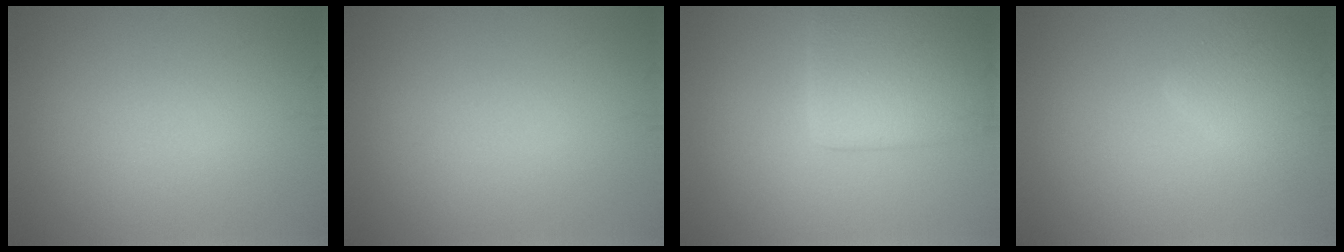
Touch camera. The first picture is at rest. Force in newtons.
{"total": 0.0}
{"total": 6.7, "press": 6.7, "slide": 0.3}
{"total": 3.1, "press": 3.1, "slide": 0.2}